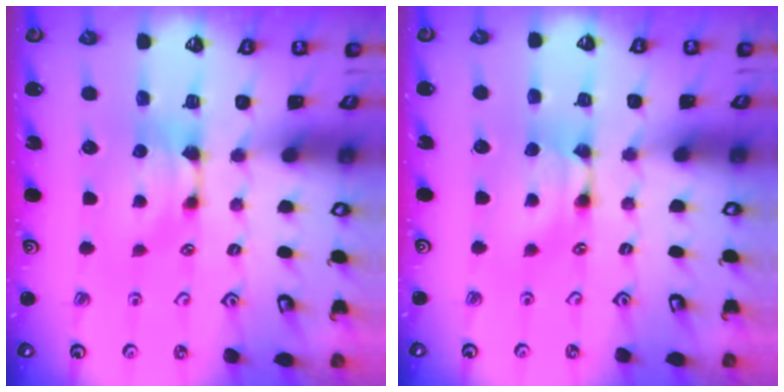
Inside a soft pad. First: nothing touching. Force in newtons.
{"total": 1.5, "press": 1.5, "slide": 0.2}